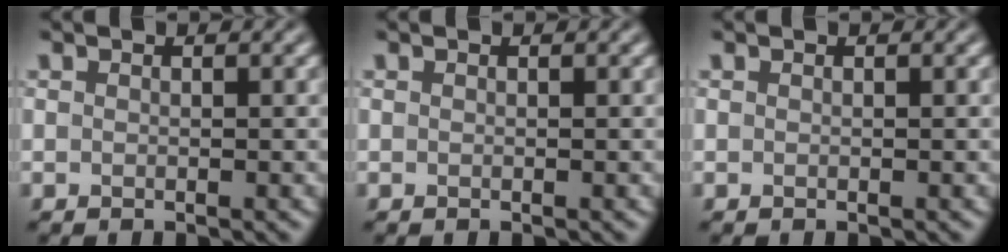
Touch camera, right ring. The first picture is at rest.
{"total": 0.0}
{"total": 0.0}